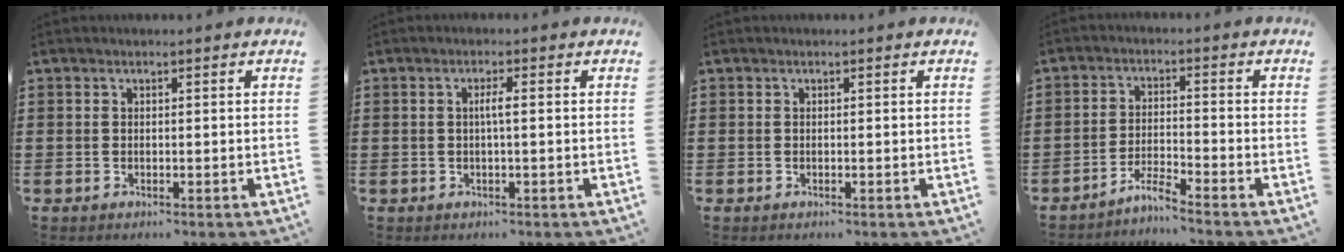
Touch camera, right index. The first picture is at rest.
{"total": 1.9, "force": [-0.1, 0.1, 1.9], "torque": [-0.036, 0.000, -0.004]}
{"total": 0.0}
{"total": 3.4, "force": [-3.3, -0.5, 0.7], "torque": [-0.018, 0.001, -0.068]}